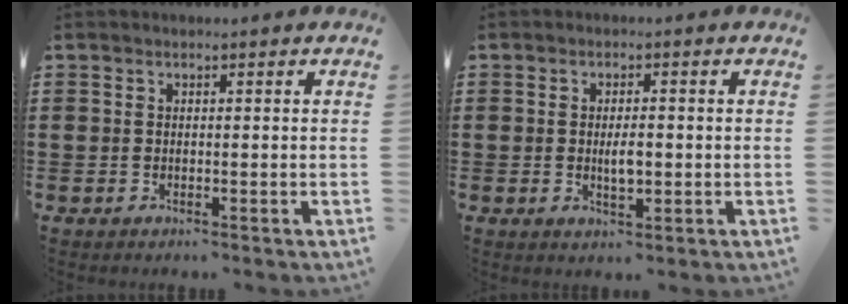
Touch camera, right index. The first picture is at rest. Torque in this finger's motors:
{"motor_torque": [0.07, 0.13, 0.25, 0.01]}